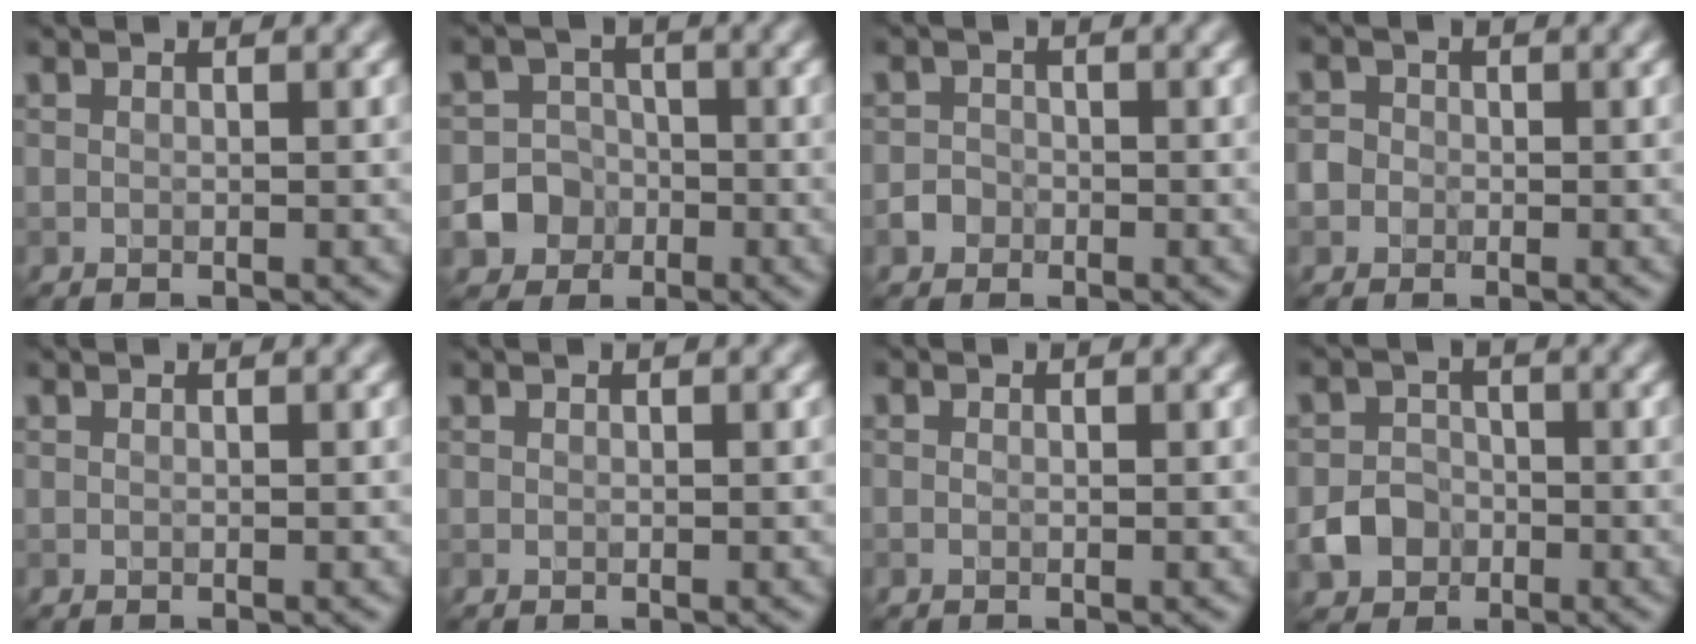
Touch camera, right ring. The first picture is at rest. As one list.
[{"total": 6.7, "force": [-3.0, 5.9, 1.0], "torque": [-0.001, -0.014, -0.067]}, {"total": 1.1, "force": [-0.5, 1.0, 0.2], "torque": [0.004, 0.003, -0.011]}, {"total": 2.4, "force": [-0.2, 2.2, 0.9], "torque": [-0.001, 0.016, -0.026]}, {"total": 0.0}, {"total": 0.0}, {"total": 0.0}, {"total": 2.8, "force": [-1.1, 2.4, 1.0], "torque": [-0.013, 0.004, -0.018]}]